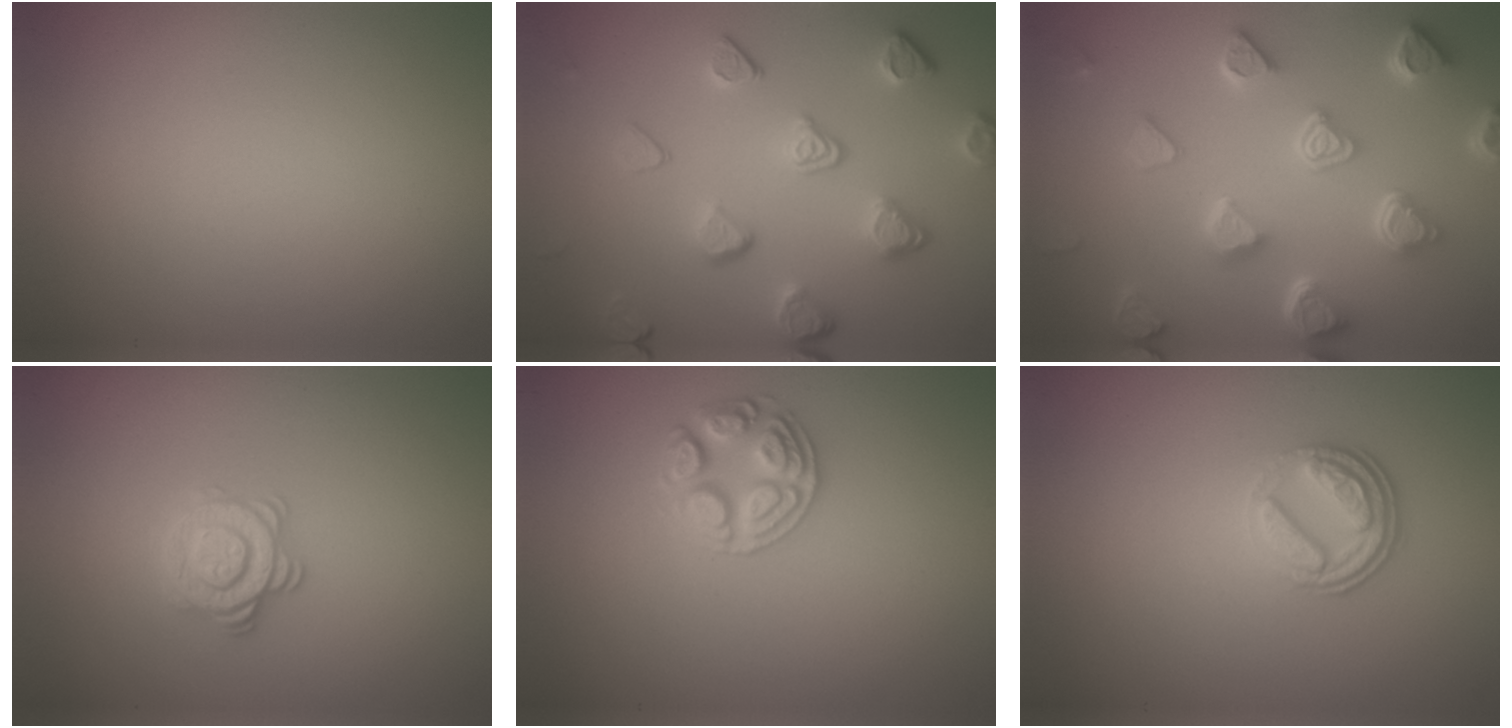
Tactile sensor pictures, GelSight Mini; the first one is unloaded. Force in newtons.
{"total": 4.8, "press": 3.7, "slide": 3.1}
{"total": 6.7, "press": 5.3, "slide": 4.1}
{"total": 2.8, "press": 2.6, "slide": 1.1}
{"total": 2.6, "press": 2.6, "slide": 0.4}
{"total": 3.0, "press": 2.3, "slide": 1.9}